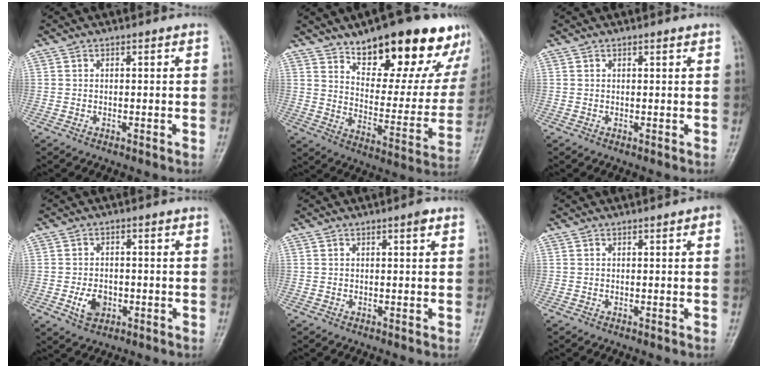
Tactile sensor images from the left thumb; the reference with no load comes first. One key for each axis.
{"total": 24.3, "fx": 16.5, "fy": 9.5, "fz": 15.1, "tx": -0.151, "ty": -0.074, "tz": 0.237}
{"total": 0.7, "fx": 0.5, "fy": 0.0, "fz": 0.5, "tx": -0.007, "ty": -0.002, "tz": 0.007}
{"total": 4.9, "fx": -1.4, "fy": 3.5, "fz": 3.1, "tx": -0.043, "ty": 0.003, "tz": -0.022}
{"total": 1.3, "fx": 0.7, "fy": 0.2, "fz": 1.1, "tx": -0.017, "ty": -0.001, "tz": 0.009}
{"total": 1.7, "fx": 0.7, "fy": 0.3, "fz": 1.5, "tx": -0.021, "ty": 0.002, "tz": 0.005}